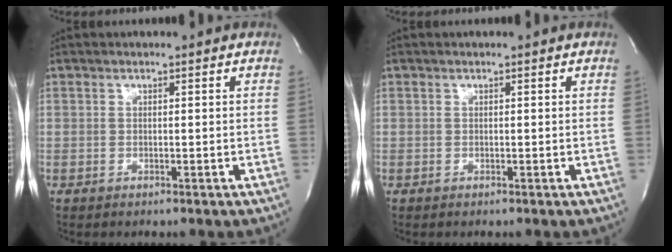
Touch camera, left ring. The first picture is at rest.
{"total": 0.0}